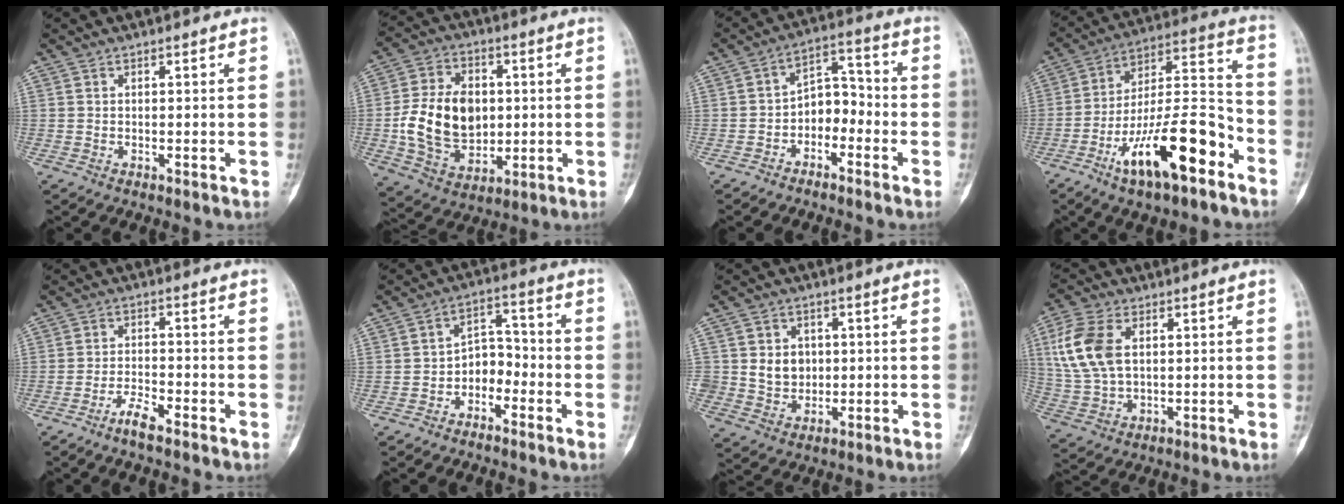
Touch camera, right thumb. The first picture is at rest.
{"total": 16.1, "force": [0.1, 11.6, 11.2], "torque": [-0.173, 0.005, 0.011]}
{"total": 7.2, "force": [-3.0, 4.9, 4.4], "torque": [-0.041, 0.048, -0.061]}
{"total": 20.1, "force": [-10.3, 6.4, 16.0], "torque": [-0.267, 0.074, -0.173]}
{"total": 3.8, "force": [-2.9, 0.7, 2.3], "torque": [-0.051, 0.018, -0.059]}
{"total": 6.1, "force": [-2.9, 4.3, 3.2], "torque": [-0.024, 0.043, -0.059]}
{"total": 6.6, "force": [0.7, 5.8, 3.1], "torque": [-0.019, -0.002, 0.020]}
{"total": 11.9, "force": [2.9, 7.1, 9.0], "torque": [-0.200, 0.001, 0.062]}